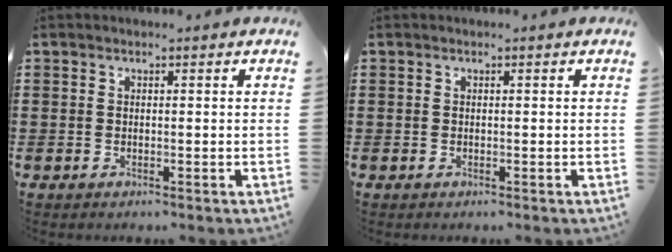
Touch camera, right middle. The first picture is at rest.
{"total": 0.0}